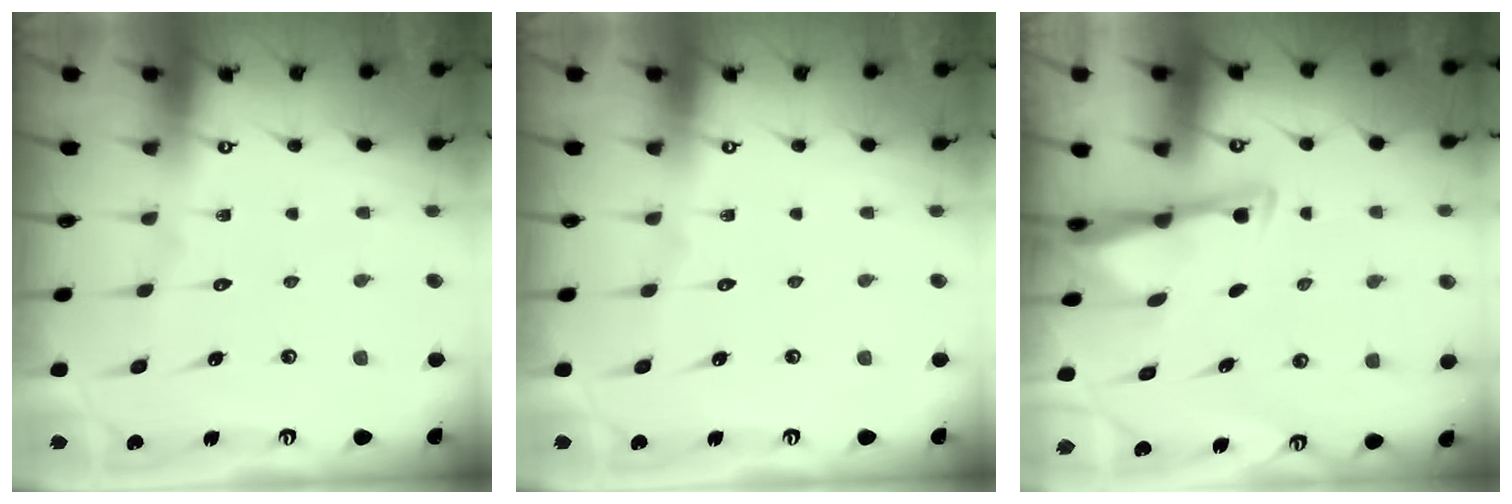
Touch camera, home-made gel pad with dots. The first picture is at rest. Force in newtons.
{"total": 0.0}
{"total": 3.3, "press": 3.2, "slide": 0.5}